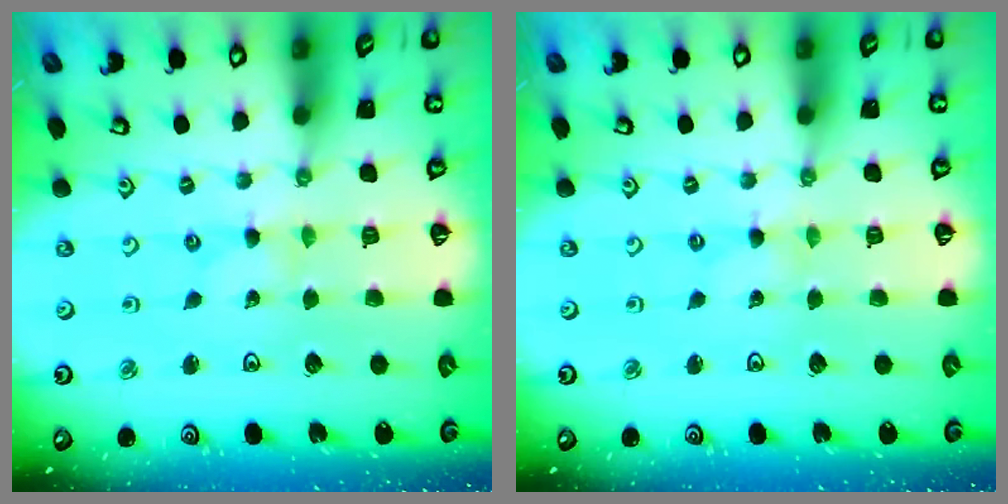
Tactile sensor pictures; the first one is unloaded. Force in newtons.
{"total": 0.0}